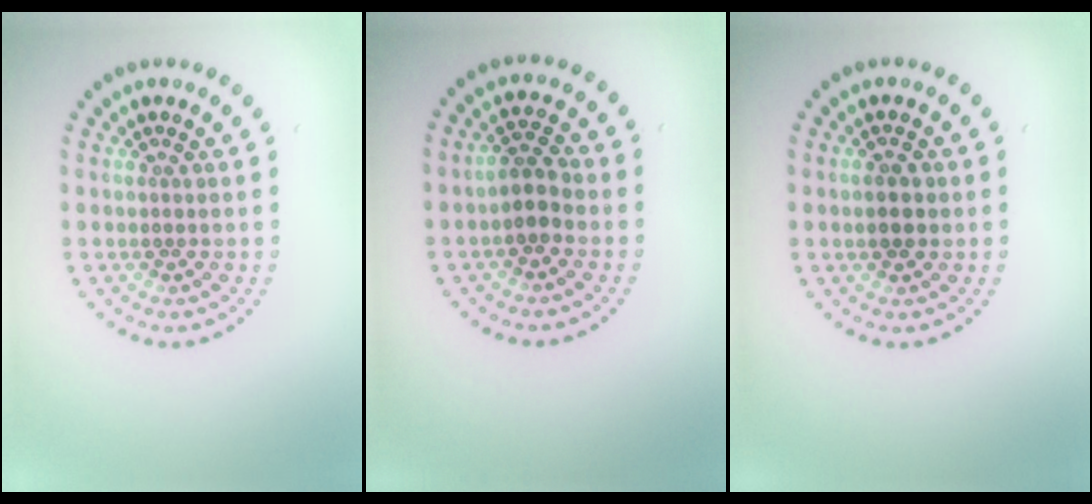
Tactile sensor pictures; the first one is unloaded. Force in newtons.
{"total": 2.3, "press": 2.1, "slide": 0.8}
{"total": 2.4, "press": 2.4, "slide": 0.0}